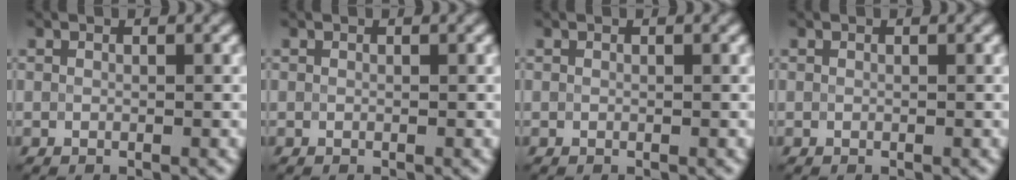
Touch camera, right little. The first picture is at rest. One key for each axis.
{"total": 0.0}
{"total": 0.0}
{"total": 0.0}